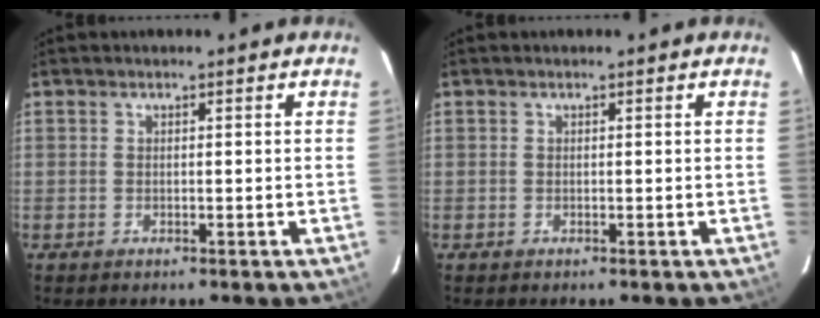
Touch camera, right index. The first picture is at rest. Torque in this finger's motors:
{"motor_torque": [0.00, 0.00, 0.01, 0.00]}